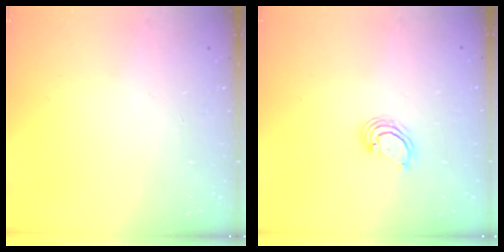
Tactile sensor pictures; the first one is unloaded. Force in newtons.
{"total": 2.4, "press": 2.4, "slide": 0.2}